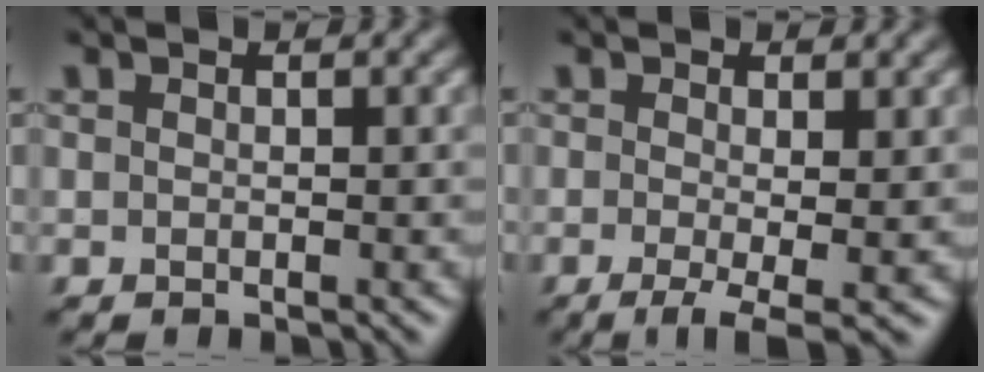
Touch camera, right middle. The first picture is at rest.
{"total": 3.7, "force": [-0.9, 0.8, 3.5], "torque": [-0.065, -0.011, -0.016]}